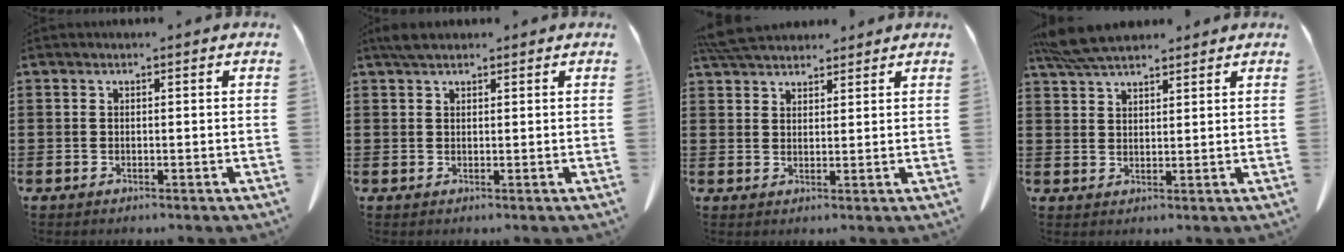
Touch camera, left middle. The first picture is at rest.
{"total": 2.1, "force": [1.8, 0.7, 0.9], "torque": [-0.024, 0.002, 0.035]}
{"total": 5.1, "force": [4.7, 1.1, 1.4], "torque": [-0.040, -0.007, 0.093]}
{"total": 5.9, "force": [5.1, 1.4, 2.6], "torque": [-0.065, -0.008, 0.099]}